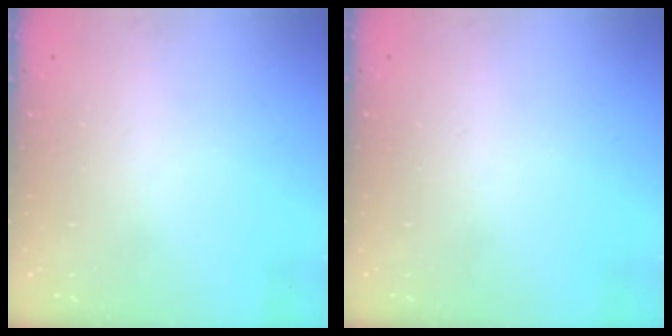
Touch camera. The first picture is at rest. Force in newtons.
{"total": 0.0}